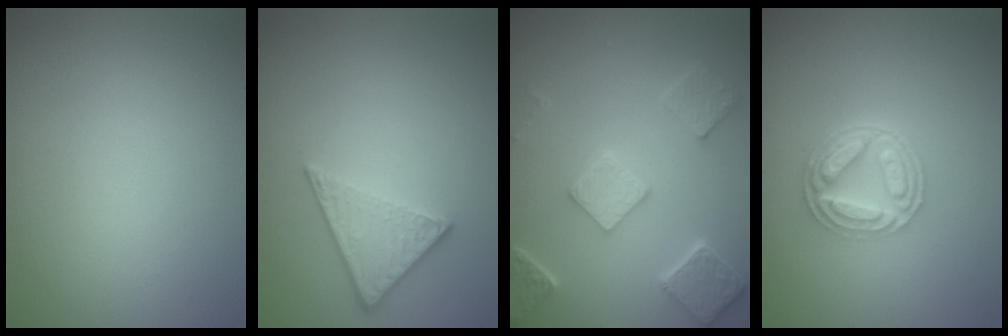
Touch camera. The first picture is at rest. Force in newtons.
{"total": 3.7, "press": 2.8, "slide": 2.5}
{"total": 5.4, "press": 4.1, "slide": 3.5}
{"total": 4.8, "press": 3.8, "slide": 2.9}